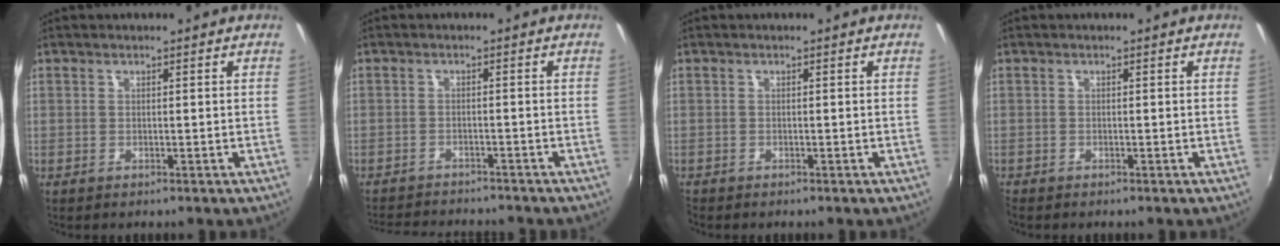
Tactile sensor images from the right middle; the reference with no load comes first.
{"total": 9.3, "force": [-8.7, 1.9, 2.8], "torque": [-0.076, -0.011, -0.133]}
{"total": 0.7, "force": [-0.6, 0.2, 0.0], "torque": [-0.002, -0.003, -0.015]}
{"total": 0.7, "force": [-0.6, 0.2, 0.1], "torque": [-0.003, -0.004, -0.015]}